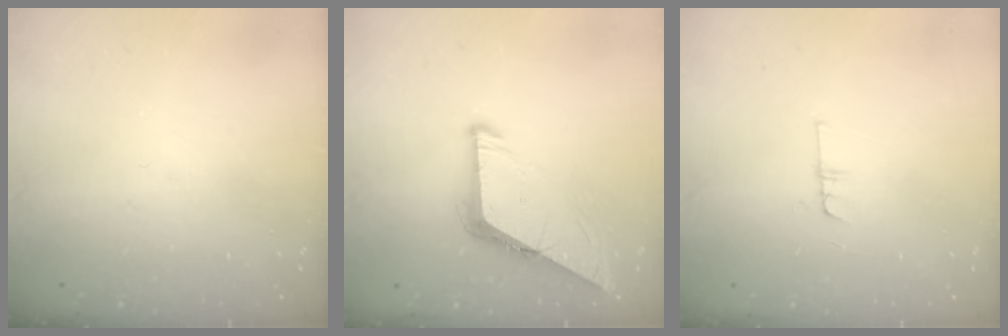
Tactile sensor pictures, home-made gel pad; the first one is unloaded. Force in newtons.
{"total": 8.6, "press": 8.5, "slide": 0.9}
{"total": 3.7, "press": 3.7, "slide": 0.4}